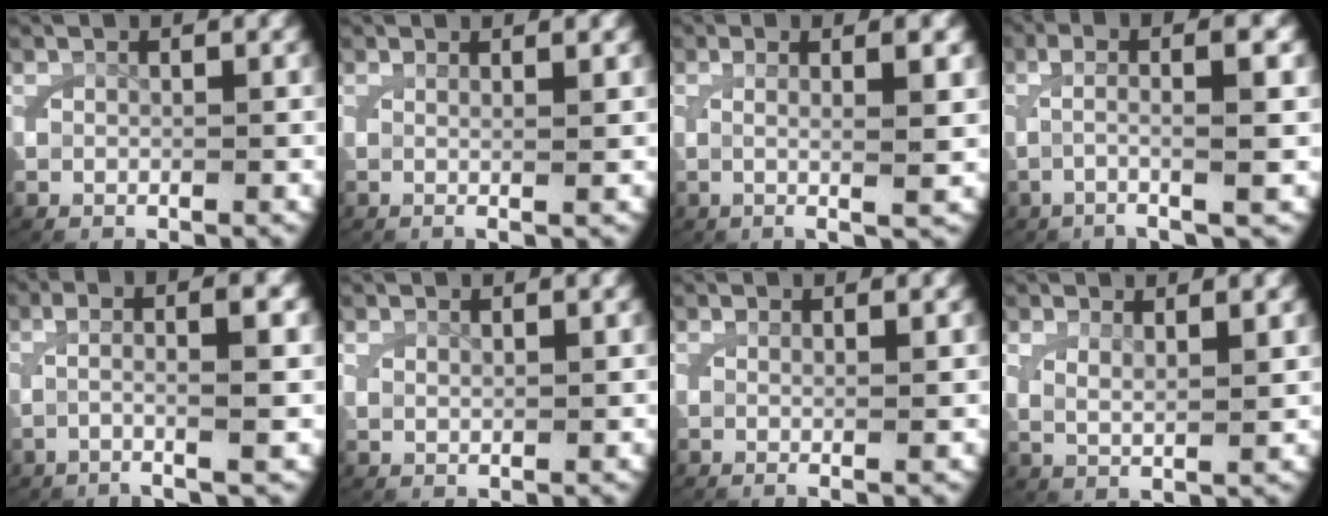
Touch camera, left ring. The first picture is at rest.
{"total": 1.7, "force": [0.6, -0.2, 1.6], "torque": [-0.035, -0.001, 0.008]}
{"total": 4.8, "force": [0.5, 0.8, 4.7], "torque": [-0.080, 0.006, 0.005]}
{"total": 5.5, "force": [0.3, 1.0, 5.4], "torque": [-0.097, 0.012, 0.000]}
{"total": 5.2, "force": [-0.1, 1.0, 5.1], "torque": [-0.093, 0.009, -0.006]}
{"total": 1.0, "force": [0.8, -0.1, 0.5], "torque": [-0.005, -0.001, 0.018]}
{"total": 1.4, "force": [0.4, -0.2, 1.4], "torque": [-0.032, -0.001, 0.003]}
{"total": 3.0, "force": [1.4, 1.2, 2.3], "torque": [-0.052, -0.009, 0.029]}